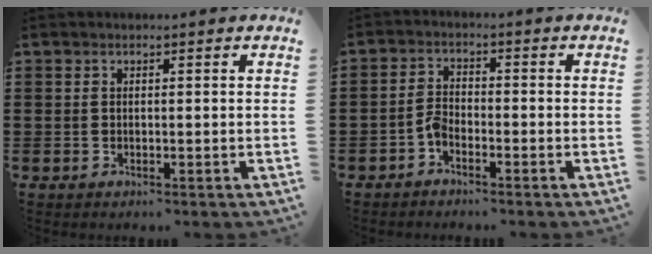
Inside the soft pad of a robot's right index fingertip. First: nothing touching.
{"total": 2.3, "force": [-1.6, 1.0, 1.3], "torque": [-0.042, 0.001, -0.038]}